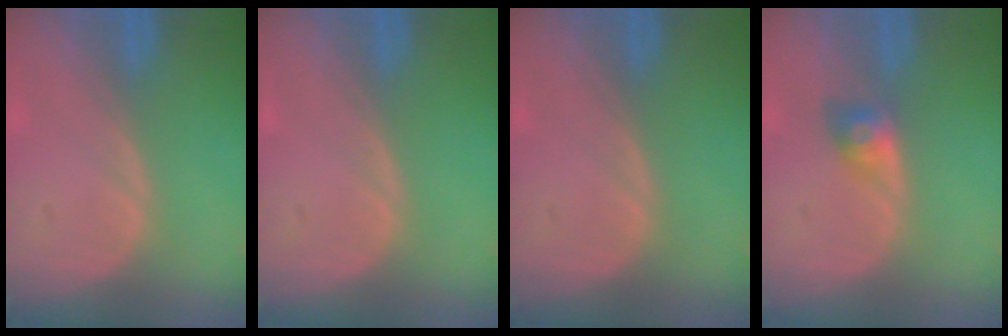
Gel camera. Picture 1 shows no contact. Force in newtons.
{"total": 0.0}
{"total": 0.0}
{"total": 2.8, "press": 2.6, "slide": 1.1}